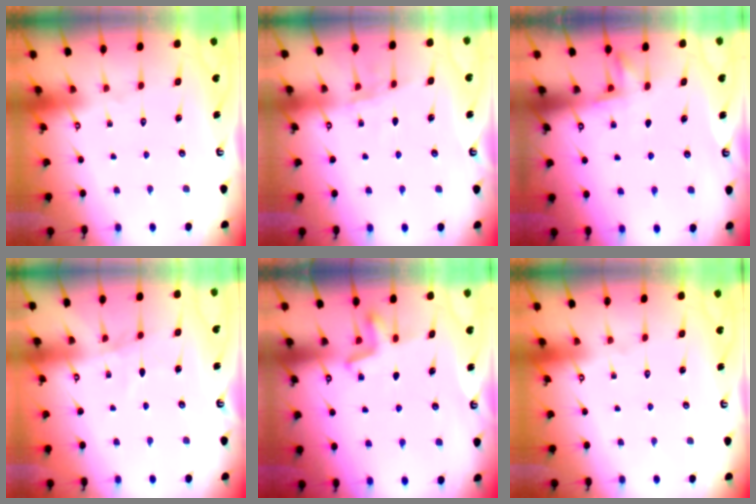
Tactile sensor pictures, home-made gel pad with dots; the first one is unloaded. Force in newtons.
{"total": 4.7, "press": 4.5, "slide": 1.5}
{"total": 4.9, "press": 4.7, "slide": 1.3}
{"total": 2.6, "press": 2.6, "slide": 0.3}
{"total": 3.2, "press": 3.2, "slide": 0.4}
{"total": 0.0}